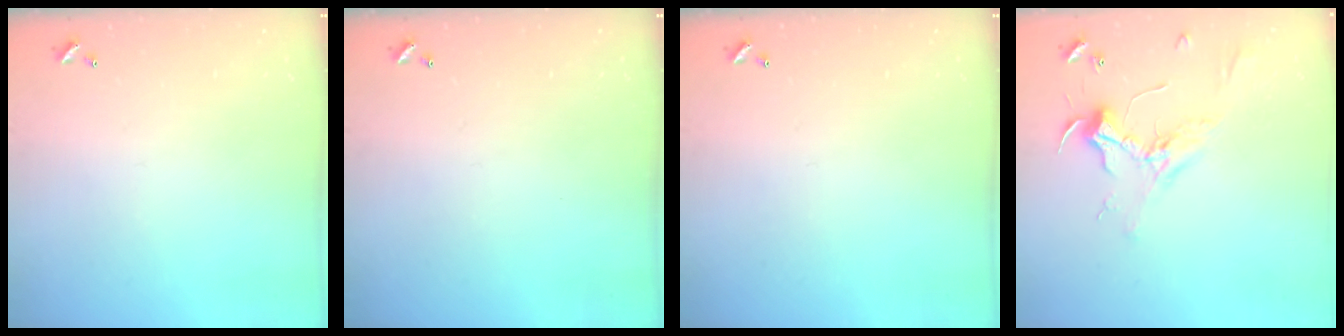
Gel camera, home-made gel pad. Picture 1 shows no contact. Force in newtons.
{"total": 0.0}
{"total": 0.0}
{"total": 2.3, "press": 2.2, "slide": 0.7}